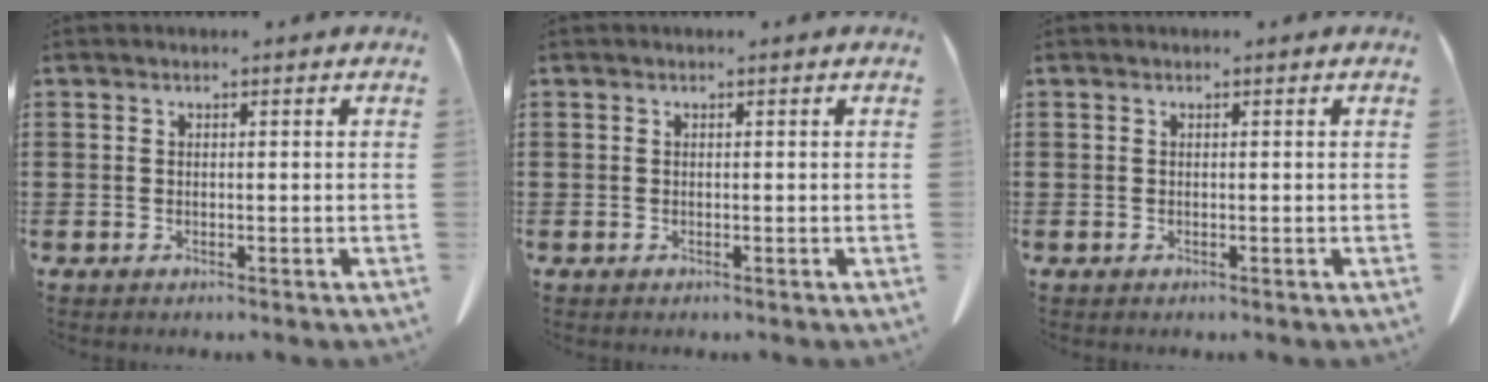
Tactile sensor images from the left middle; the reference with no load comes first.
{"total": 0.0}
{"total": 0.0}